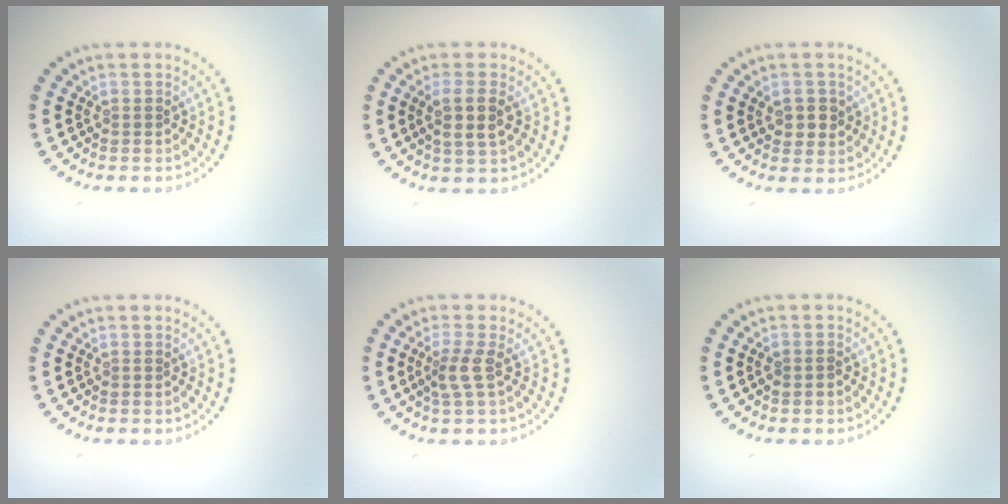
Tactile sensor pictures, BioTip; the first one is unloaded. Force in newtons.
{"total": 2.6, "press": 2.4, "slide": 1.0}
{"total": 2.2, "press": 2.1, "slide": 0.7}
{"total": 0.0}
{"total": 2.0, "press": 1.6, "slide": 1.2}
{"total": 0.8, "press": 0.8, "slide": 0.2}